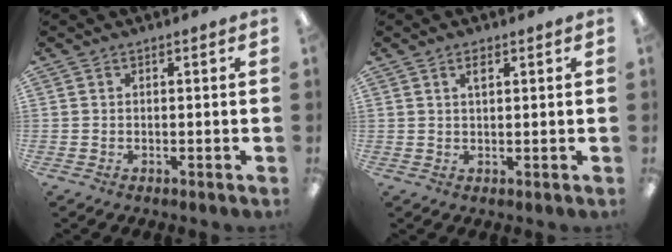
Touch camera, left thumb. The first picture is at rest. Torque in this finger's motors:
{"motor_torque": [-0.33, -0.21, -0.19, -0.29, -0.01]}